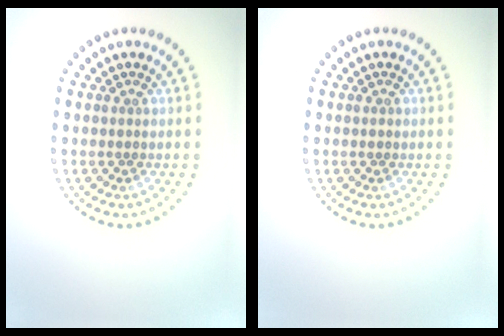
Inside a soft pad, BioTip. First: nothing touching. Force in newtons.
{"total": 0.6, "press": 0.6, "slide": 0.2}